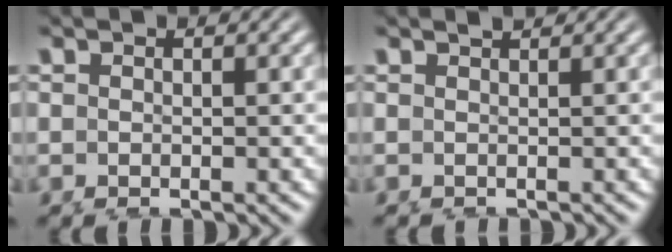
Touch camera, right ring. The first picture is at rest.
{"total": 0.6, "force": [-0.1, -0.5, -0.3], "torque": [0.008, -0.012, 0.011]}